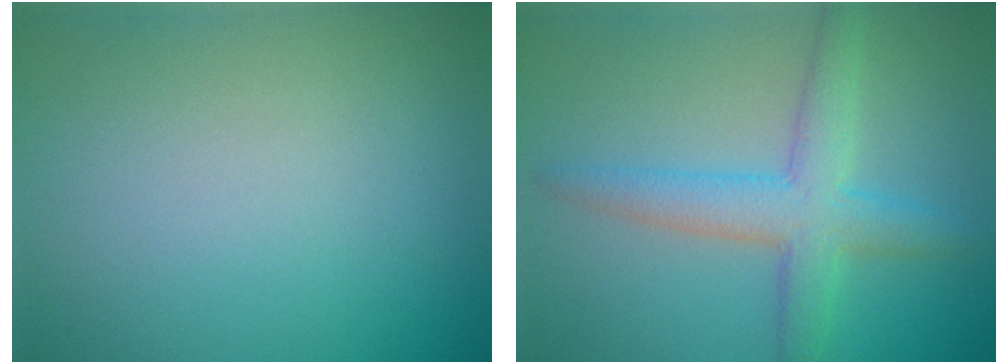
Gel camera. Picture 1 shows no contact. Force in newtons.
{"total": 4.5, "press": 4.5, "slide": 0.1}